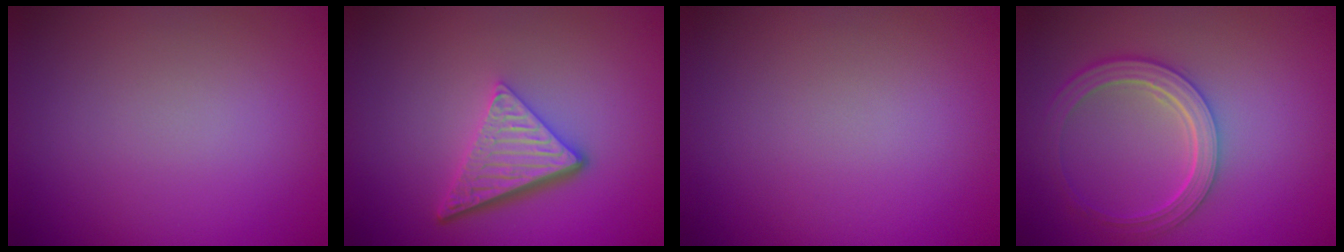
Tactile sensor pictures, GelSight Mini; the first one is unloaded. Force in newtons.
{"total": 5.1, "press": 3.6, "slide": 3.6}
{"total": 0.0}
{"total": 4.7, "press": 3.6, "slide": 2.9}